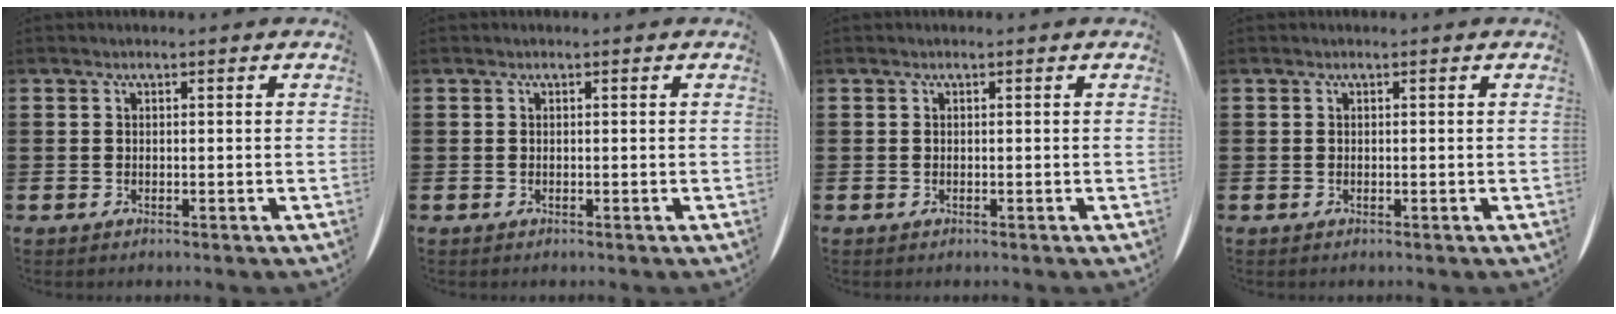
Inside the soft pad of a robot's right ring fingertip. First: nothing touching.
{"total": 0.0}
{"total": 0.0}
{"total": 0.0}